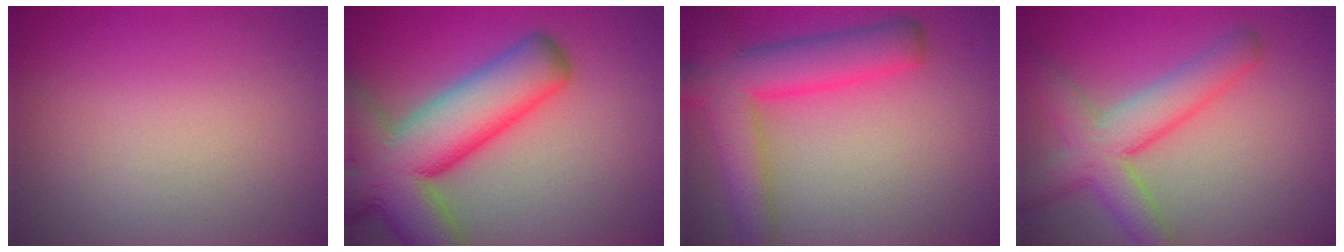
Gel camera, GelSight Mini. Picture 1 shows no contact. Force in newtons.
{"total": 13.4, "press": 13.3, "slide": 0.7}
{"total": 7.6, "press": 7.6, "slide": 0.4}
{"total": 5.9, "press": 5.9, "slide": 0.3}